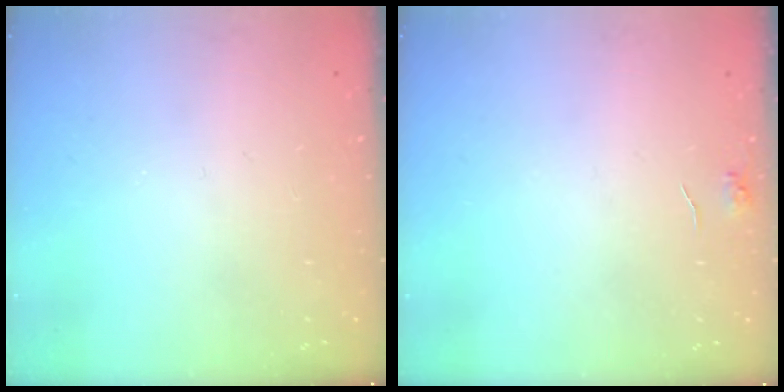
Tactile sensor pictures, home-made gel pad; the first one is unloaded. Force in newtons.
{"total": 3.9, "press": 3.8, "slide": 0.5}